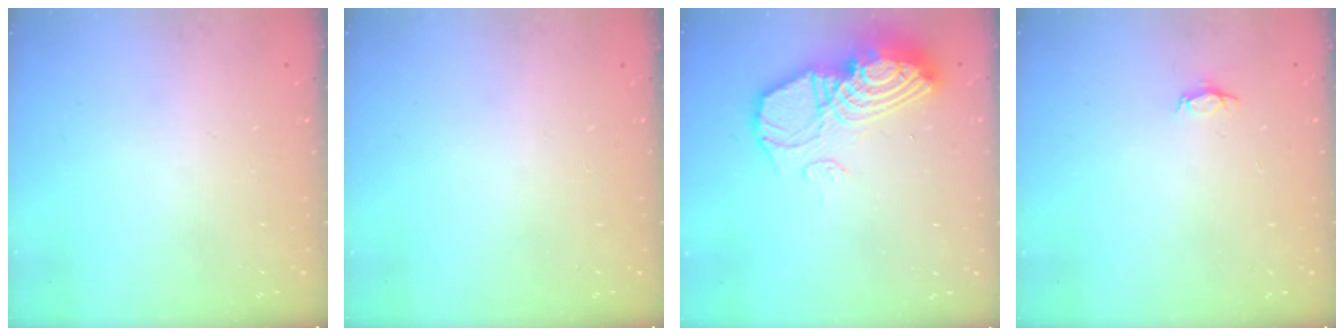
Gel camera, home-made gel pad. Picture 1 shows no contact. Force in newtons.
{"total": 0.0}
{"total": 17.3, "press": 17.2, "slide": 1.4}
{"total": 2.8, "press": 2.8, "slide": 0.3}